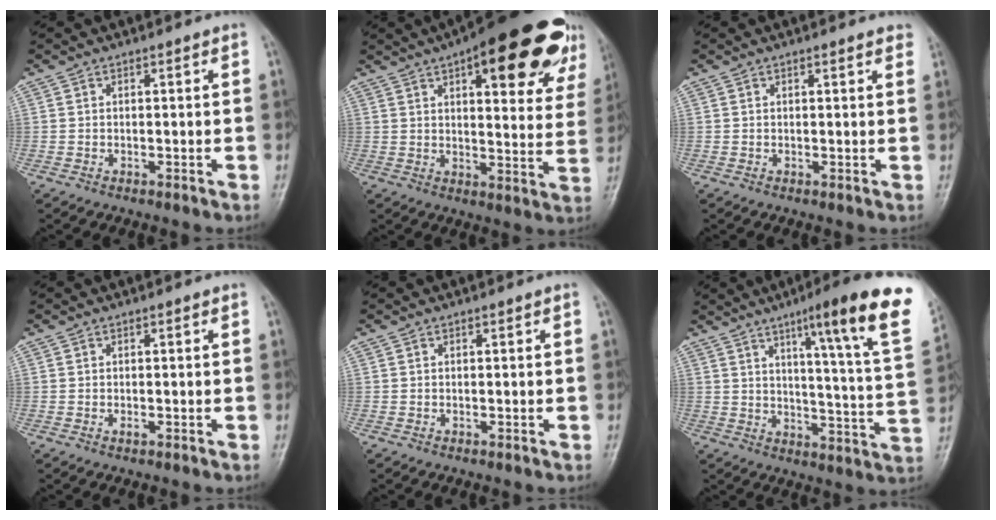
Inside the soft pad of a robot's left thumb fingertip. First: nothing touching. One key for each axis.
{"total": 24.1, "fx": 13.9, "fy": 8.1, "fz": 17.9, "tx": -0.204, "ty": -0.026, "tz": 0.173}
{"total": 2.2, "fx": 1.7, "fy": 0.5, "fz": 1.3, "tx": -0.007, "ty": 0.001, "tz": 0.015}
{"total": 0.8, "fx": -0.1, "fy": 0.4, "fz": 0.7, "tx": -0.010, "ty": 0.001, "tz": -0.001}
{"total": 0.0}
{"total": 21.4, "fx": 11.7, "fy": 1.5, "fz": 17.9, "tx": -0.229, "ty": -0.047, "tz": 0.153}